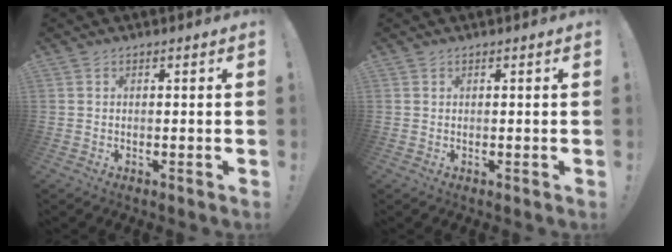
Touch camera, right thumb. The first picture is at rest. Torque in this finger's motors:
{"motor_torque": [-0.28, 0.13, 0.02, 0.06, -0.08]}